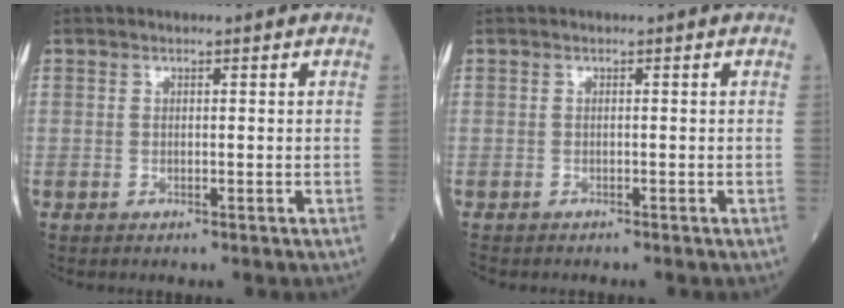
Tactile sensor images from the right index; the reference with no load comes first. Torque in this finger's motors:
{"motor_torque": [-0.17, -0.09, -0.50, -0.16]}